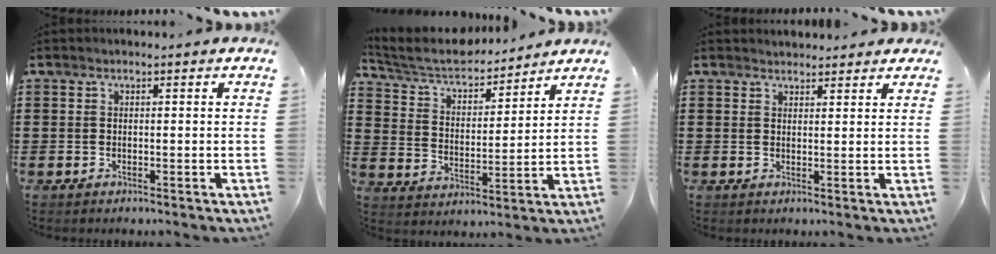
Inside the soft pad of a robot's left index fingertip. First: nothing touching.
{"total": 5.9, "force": [5.5, 1.4, 1.8], "torque": [-0.064, -0.032, 0.090]}
{"total": 1.9, "force": [1.9, 0.5, -0.1], "torque": [-0.002, 0.002, 0.037]}